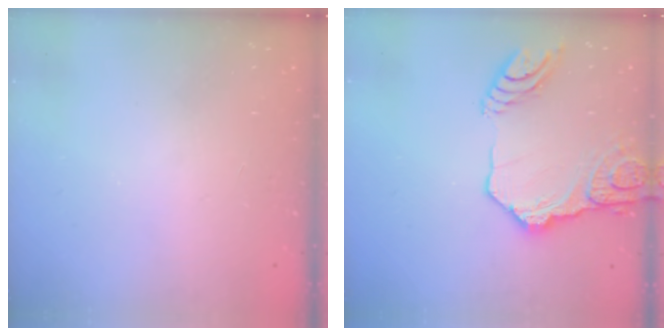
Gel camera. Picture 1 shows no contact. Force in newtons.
{"total": 16.9, "press": 16.8, "slide": 1.9}